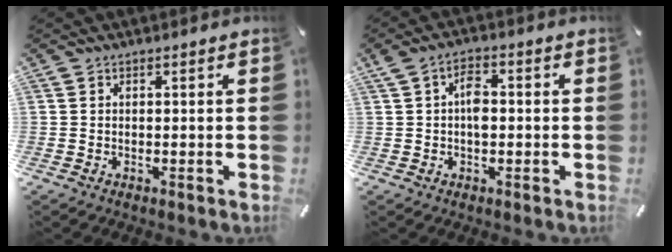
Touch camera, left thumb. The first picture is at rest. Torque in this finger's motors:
{"motor_torque": [1.22, 1.17, 0.80, -0.03, 0.06]}